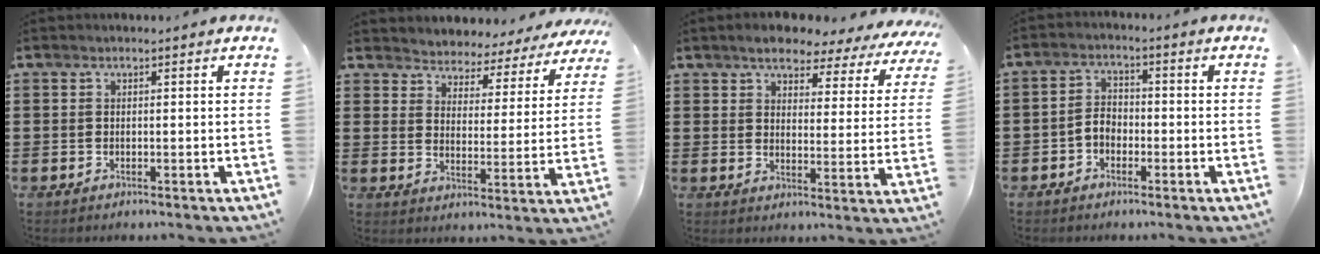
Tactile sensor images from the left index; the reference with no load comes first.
{"total": 3.5, "force": [3.4, 0.5, -0.7], "torque": [-0.012, -0.030, 0.052]}
{"total": 4.6, "force": [4.4, 1.2, 0.9], "torque": [-0.036, -0.027, 0.071]}
{"total": 3.0, "force": [-1.4, 2.0, 1.8], "torque": [-0.044, 0.005, -0.032]}